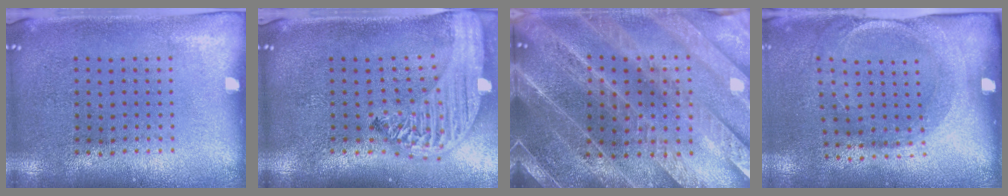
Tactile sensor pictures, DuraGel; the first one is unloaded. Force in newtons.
{"total": 3.2, "press": 2.5, "slide": 2.0}
{"total": 4.0, "press": 3.7, "slide": 1.5}
{"total": 1.7, "press": 1.3, "slide": 1.1}